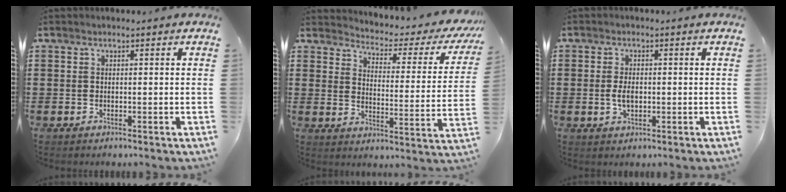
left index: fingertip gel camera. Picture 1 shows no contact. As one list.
[{"total": 2.7, "force": [2.3, 0.7, 1.3], "torque": [-0.035, -0.027, 0.026]}, {"total": 3.1, "force": [-0.2, 1.5, 2.6], "torque": [-0.059, 0.001, -0.006]}]